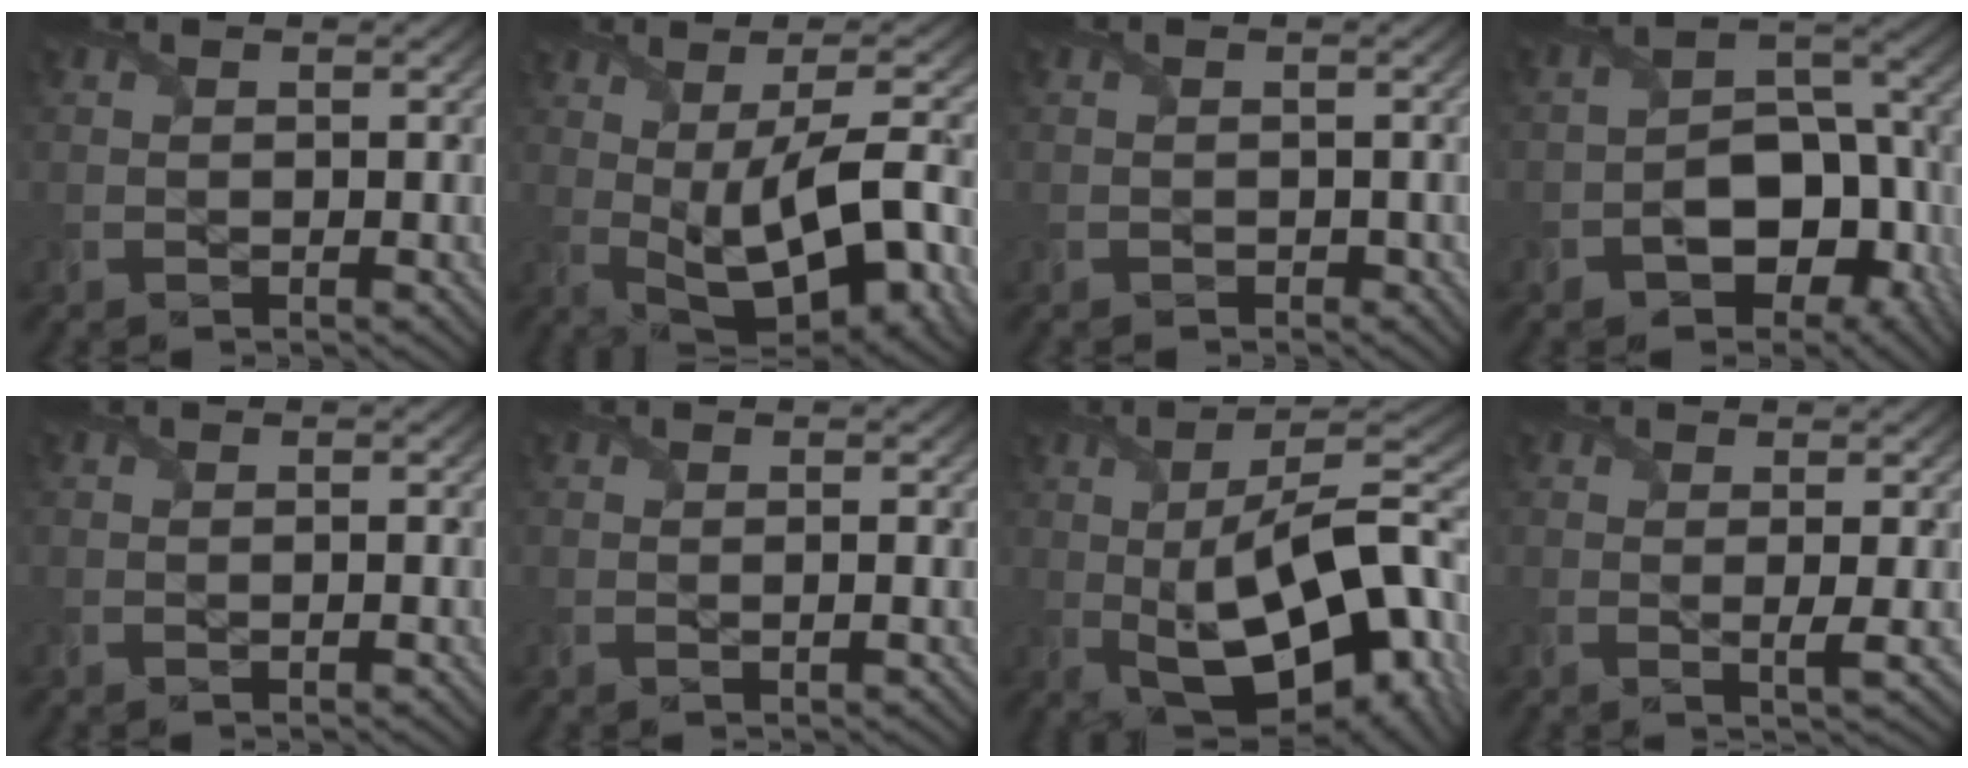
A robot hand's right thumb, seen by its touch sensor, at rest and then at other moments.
{"total": 16.5, "force": [-0.5, 6.6, 15.1], "torque": [-0.236, 0.004, 0.002]}
{"total": 0.7, "force": [-0.4, 0.6, 0.1], "torque": [-0.001, -0.006, -0.007]}
{"total": 11.5, "force": [-4.2, 7.5, 7.7], "torque": [-0.129, -0.024, -0.063]}
{"total": 0.6, "force": [0.2, 0.1, 0.6], "torque": [-0.011, 0.001, 0.003]}
{"total": 0.9, "force": [0.3, 0.0, 0.8], "torque": [-0.020, 0.004, 0.003]}
{"total": 19.4, "force": [-1.6, 9.1, 17.0], "torque": [-0.267, -0.001, -0.020]}
{"total": 2.2, "force": [0.6, 0.2, 2.2], "torque": [-0.044, 0.004, 0.007]}